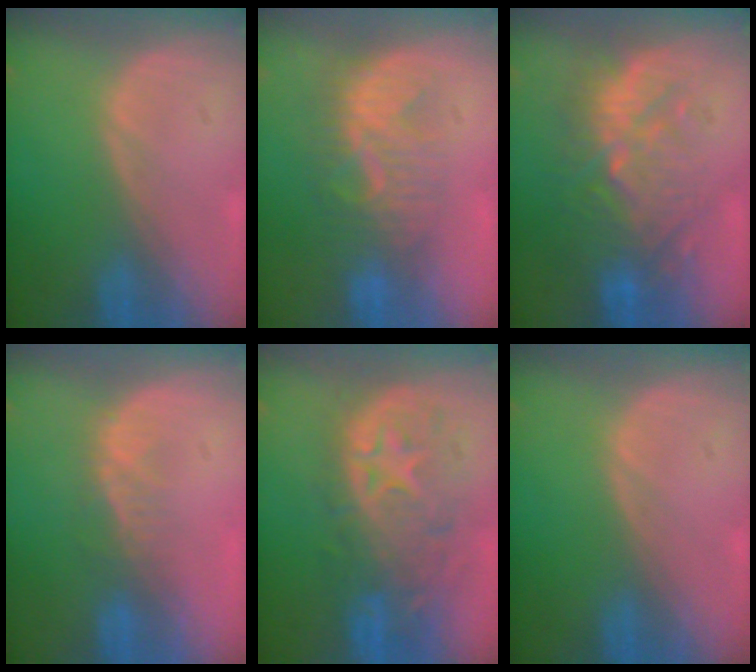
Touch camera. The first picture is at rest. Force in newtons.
{"total": 7.9, "press": 7.6, "slide": 1.9}
{"total": 9.9, "press": 9.5, "slide": 2.5}
{"total": 3.1, "press": 2.7, "slide": 1.5}
{"total": 11.1, "press": 9.9, "slide": 5.1}
{"total": 0.0}